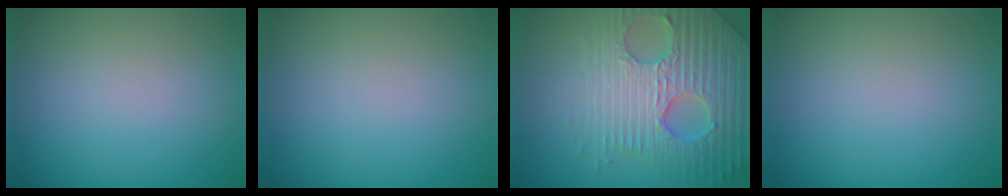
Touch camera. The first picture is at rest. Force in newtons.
{"total": 0.0}
{"total": 7.3, "press": 7.1, "slide": 1.8}
{"total": 0.0}